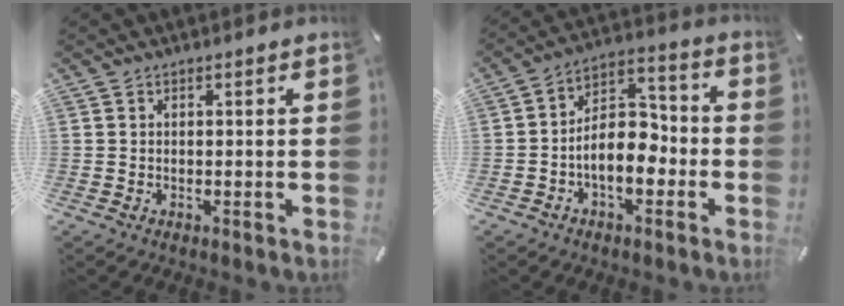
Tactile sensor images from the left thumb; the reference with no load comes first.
{"total": 11.0, "force": [-3.5, 7.0, 7.8], "torque": [-0.129, 0.011, -0.063]}